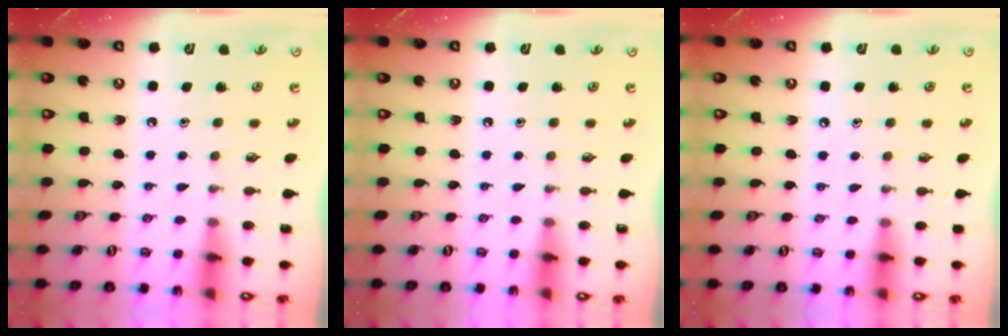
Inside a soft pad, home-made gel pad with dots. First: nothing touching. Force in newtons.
{"total": 0.0}
{"total": 2.7, "press": 2.7, "slide": 0.4}